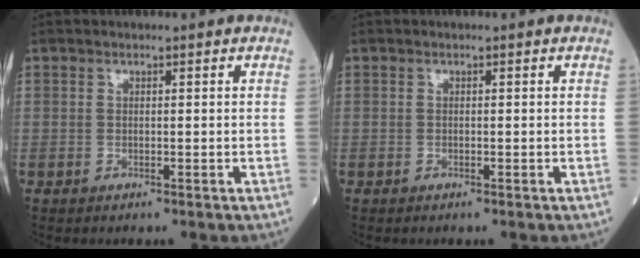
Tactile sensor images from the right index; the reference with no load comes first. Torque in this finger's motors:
{"motor_torque": [0.05, -0.01, -0.01, -0.01]}